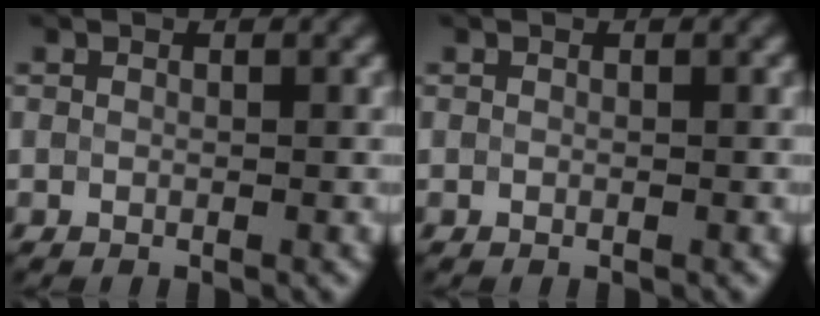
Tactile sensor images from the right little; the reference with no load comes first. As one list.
[{"total": 0.0}]